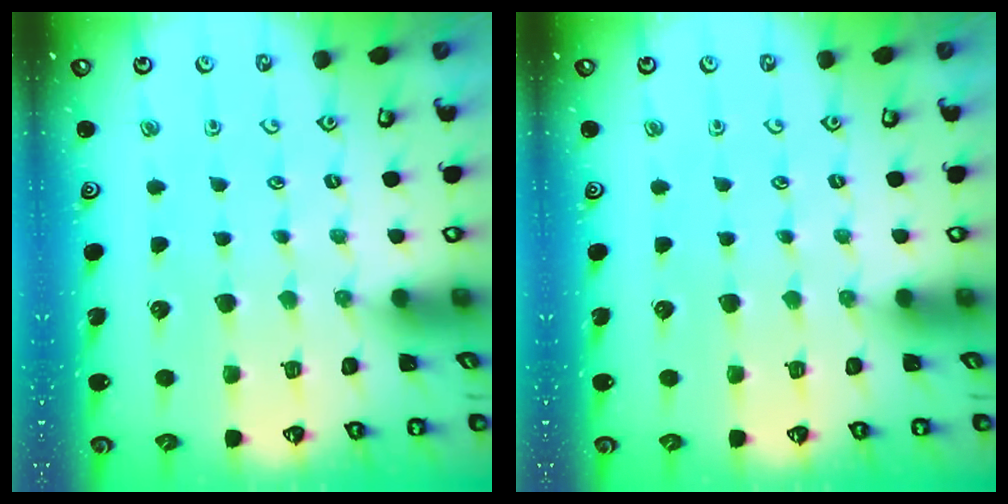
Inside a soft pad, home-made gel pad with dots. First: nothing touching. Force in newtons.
{"total": 0.0}